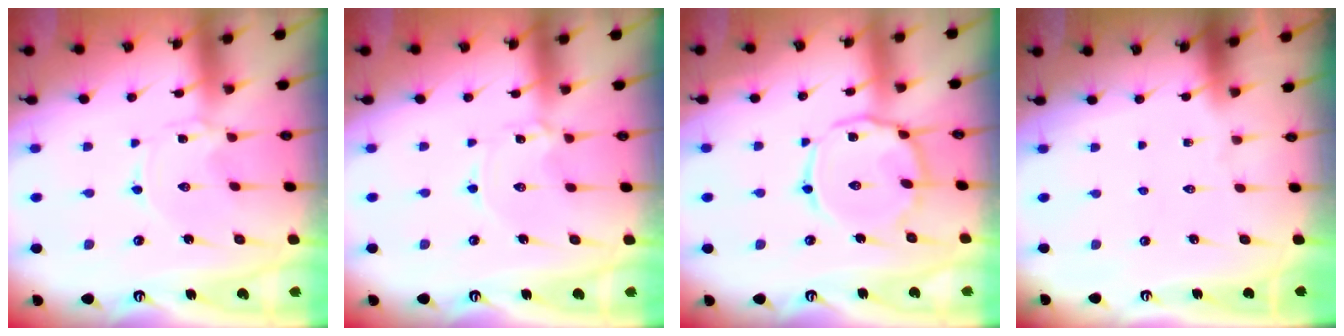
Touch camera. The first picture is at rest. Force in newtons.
{"total": 0.9, "press": 0.9, "slide": 0.1}
{"total": 11.5, "press": 11.5, "slide": 0.8}
{"total": 0.0}